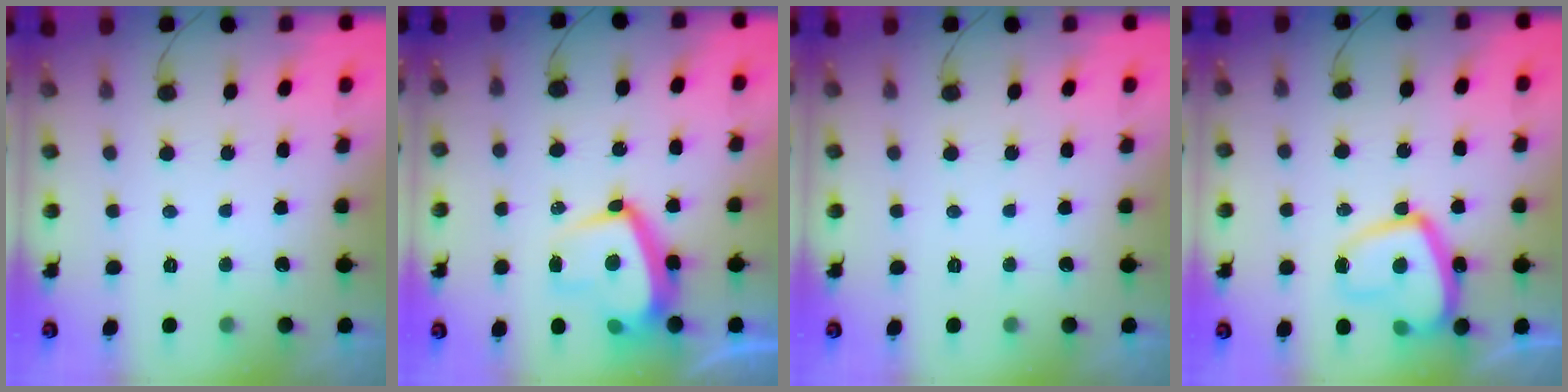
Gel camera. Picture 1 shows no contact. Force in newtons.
{"total": 14.1, "press": 14.1, "slide": 1.5}
{"total": 0.0}
{"total": 15.4, "press": 15.4, "slide": 1.2}